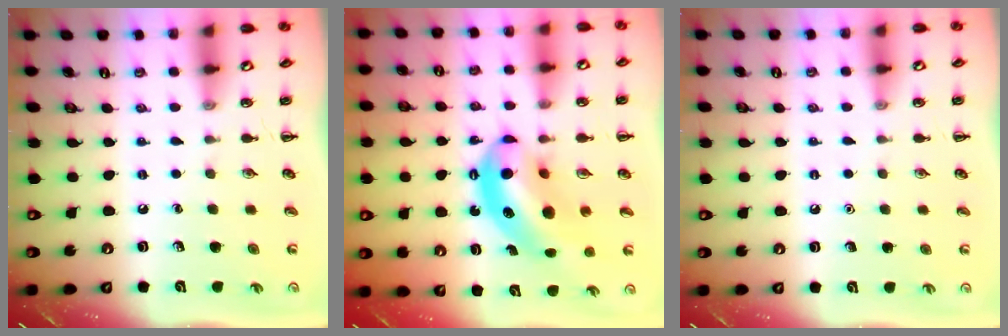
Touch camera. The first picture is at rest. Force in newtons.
{"total": 13.2, "press": 12.8, "slide": 3.2}
{"total": 1.6, "press": 1.6, "slide": 0.1}